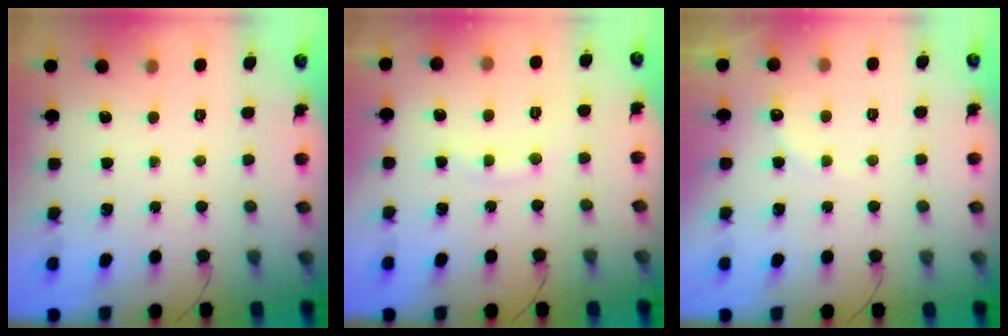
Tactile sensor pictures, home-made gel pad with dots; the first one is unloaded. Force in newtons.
{"total": 7.0, "press": 7.0, "slide": 0.8}
{"total": 7.2, "press": 7.1, "slide": 1.1}